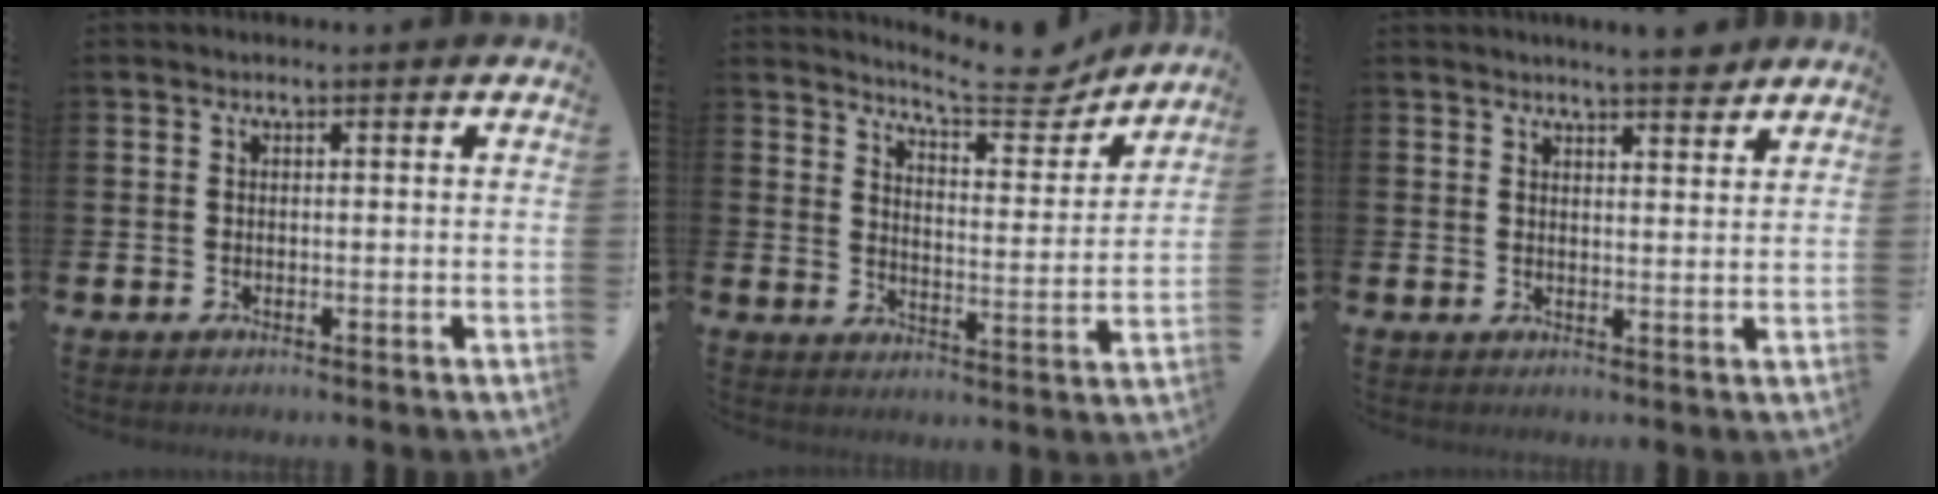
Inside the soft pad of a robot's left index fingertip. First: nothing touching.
{"total": 7.6, "force": [7.3, 1.1, 1.8], "torque": [-0.044, -0.053, 0.127]}
{"total": 4.5, "force": [4.4, 0.2, 1.0], "torque": [-0.021, -0.021, 0.079]}